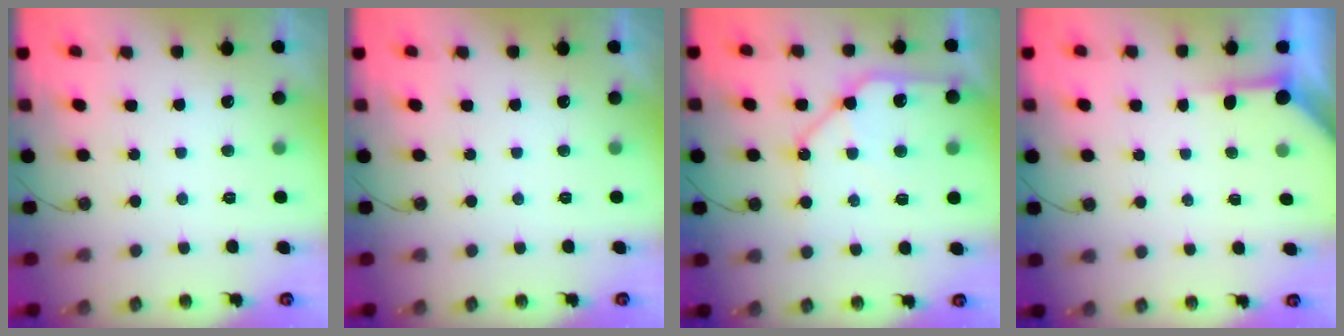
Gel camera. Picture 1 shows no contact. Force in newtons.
{"total": 0.0}
{"total": 13.1, "press": 13.0, "slide": 1.9}
{"total": 3.6, "press": 3.6, "slide": 0.5}